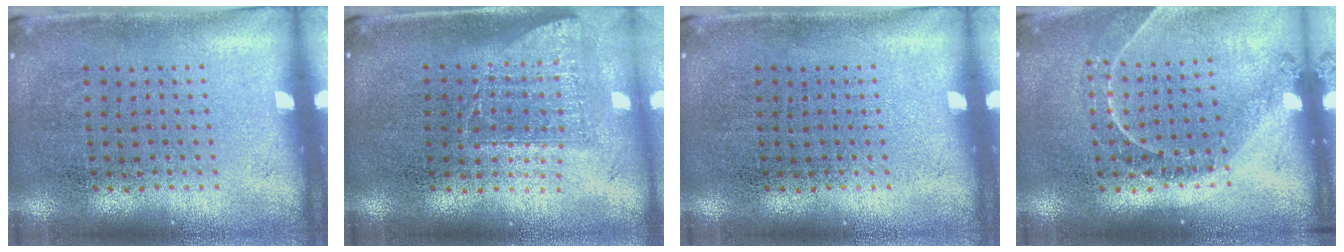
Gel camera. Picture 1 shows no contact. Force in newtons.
{"total": 1.6, "press": 1.2, "slide": 1.0}
{"total": 0.0}
{"total": 1.3, "press": 1.2, "slide": 0.2}